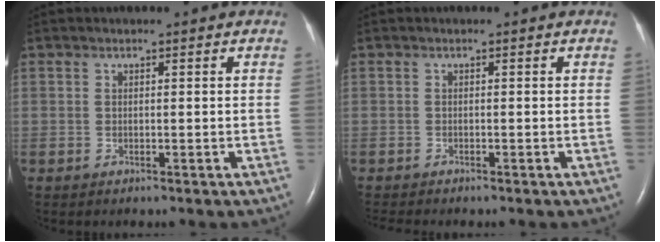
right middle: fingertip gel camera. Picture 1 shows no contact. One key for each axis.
{"total": 2.3, "fx": -2.1, "fy": 0.2, "fz": 0.9, "tx": -0.014, "ty": -0.005, "tz": -0.029}